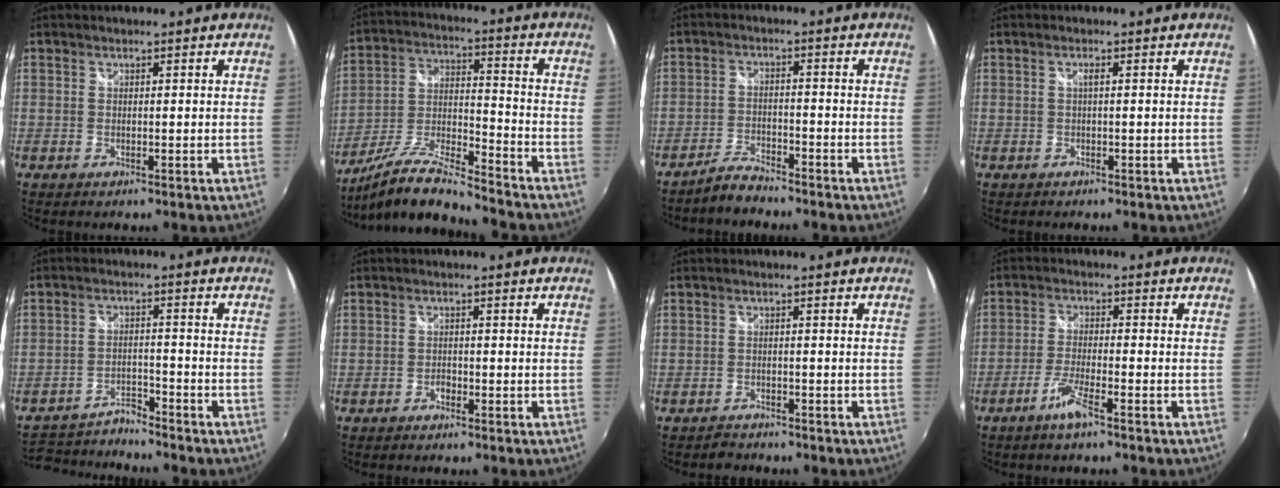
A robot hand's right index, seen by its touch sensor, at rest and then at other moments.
{"total": 14.2, "force": [-12.3, 1.2, 6.9], "torque": [-0.147, -0.013, -0.233]}
{"total": 4.3, "force": [-3.9, 0.9, 1.5], "torque": [-0.044, 0.000, -0.076]}
{"total": 0.9, "force": [0.1, 0.0, 0.9], "torque": [-0.016, 0.002, -0.001]}
{"total": 8.3, "force": [-8.2, 0.8, 1.2], "torque": [-0.040, 0.007, -0.143]}
{"total": 1.2, "force": [-0.9, 0.7, 0.4], "torque": [-0.009, 0.001, -0.015]}
{"total": 2.0, "force": [-1.9, 0.7, -0.2], "torque": [-0.003, 0.001, -0.033]}
{"total": 4.7, "force": [-3.2, 0.0, 3.4], "torque": [-0.081, -0.003, -0.065]}